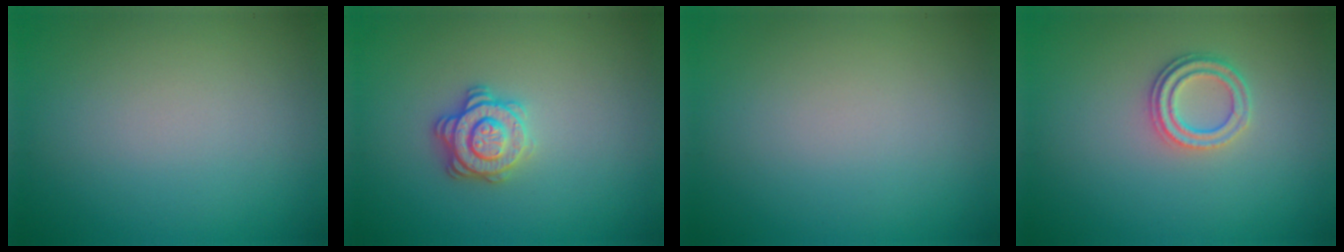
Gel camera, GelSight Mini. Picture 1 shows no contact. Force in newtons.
{"total": 2.9, "press": 2.8, "slide": 0.9}
{"total": 0.0}
{"total": 2.3, "press": 2.1, "slide": 1.0}